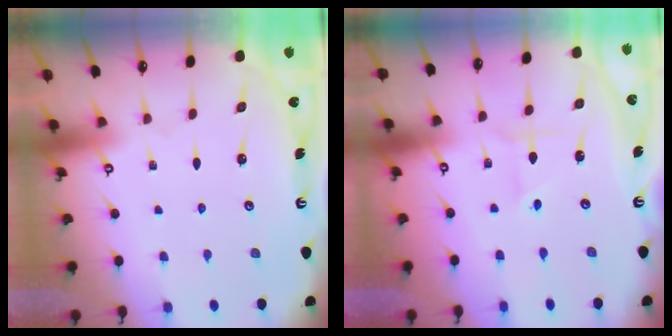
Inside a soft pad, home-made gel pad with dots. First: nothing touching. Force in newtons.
{"total": 1.8, "press": 1.8, "slide": 0.2}